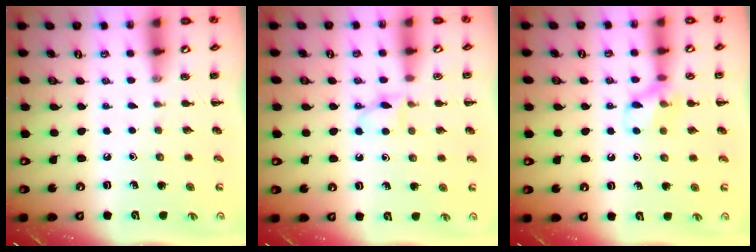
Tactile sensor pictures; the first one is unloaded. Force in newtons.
{"total": 3.6, "press": 3.4, "slide": 1.3}
{"total": 9.5, "press": 9.4, "slide": 1.5}